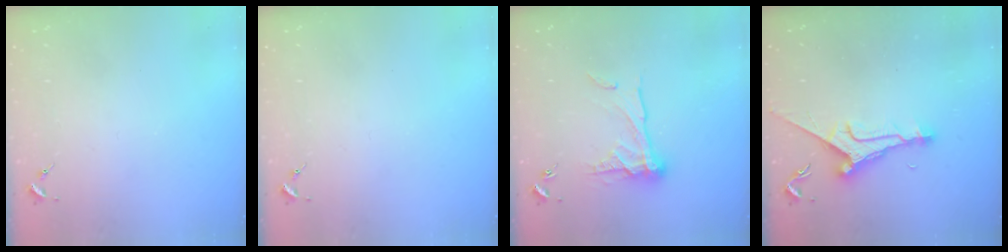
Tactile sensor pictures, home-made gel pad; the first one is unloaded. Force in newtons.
{"total": 0.0}
{"total": 13.3, "press": 13.2, "slide": 1.2}
{"total": 9.6, "press": 9.6, "slide": 0.8}